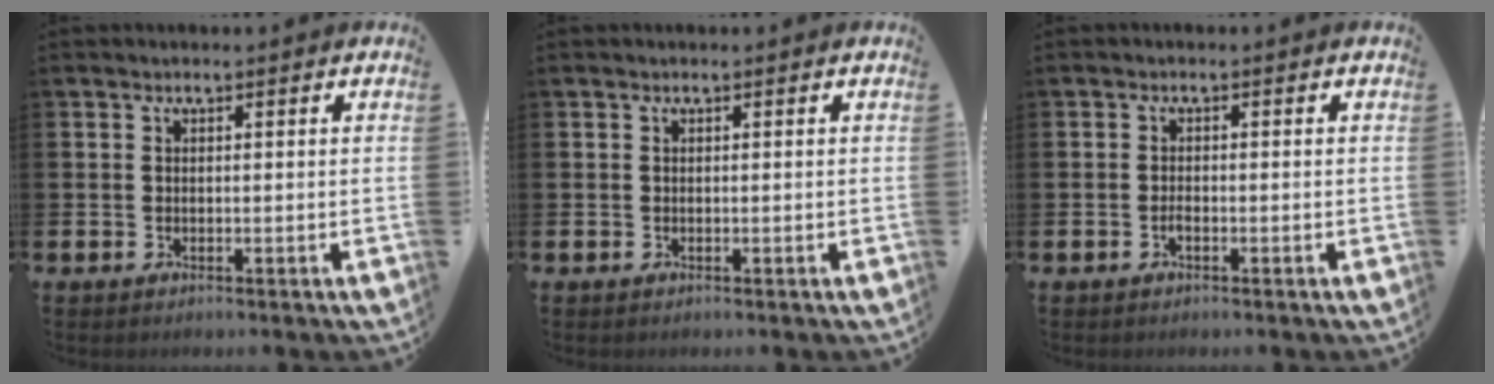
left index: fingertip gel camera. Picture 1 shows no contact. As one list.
[{"total": 0.0}, {"total": 1.0, "force": [-0.5, 0.3, 0.7], "torque": [-0.014, -0.003, -0.010]}]